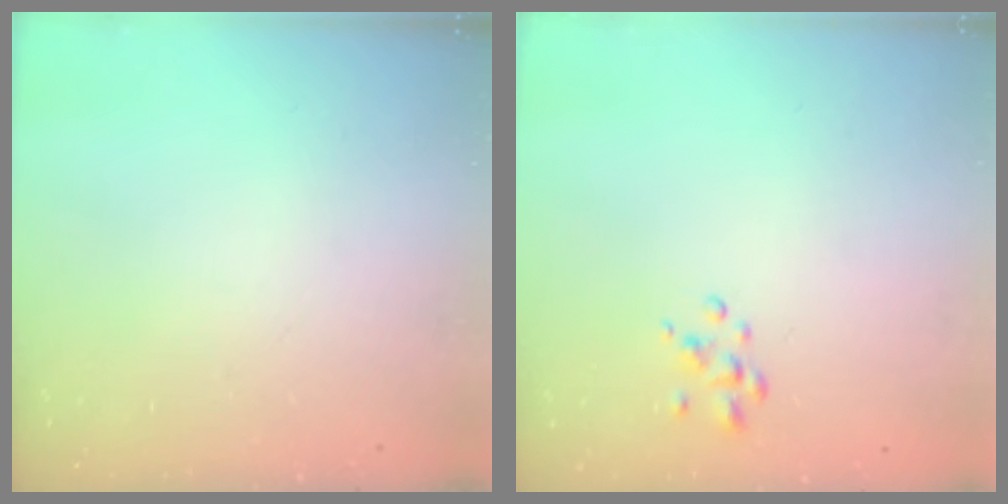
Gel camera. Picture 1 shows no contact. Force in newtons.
{"total": 2.5, "press": 2.5, "slide": 0.4}